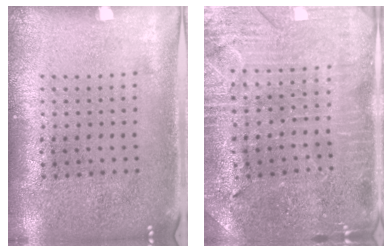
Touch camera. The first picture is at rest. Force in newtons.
{"total": 1.8, "press": 1.8, "slide": 0.4}